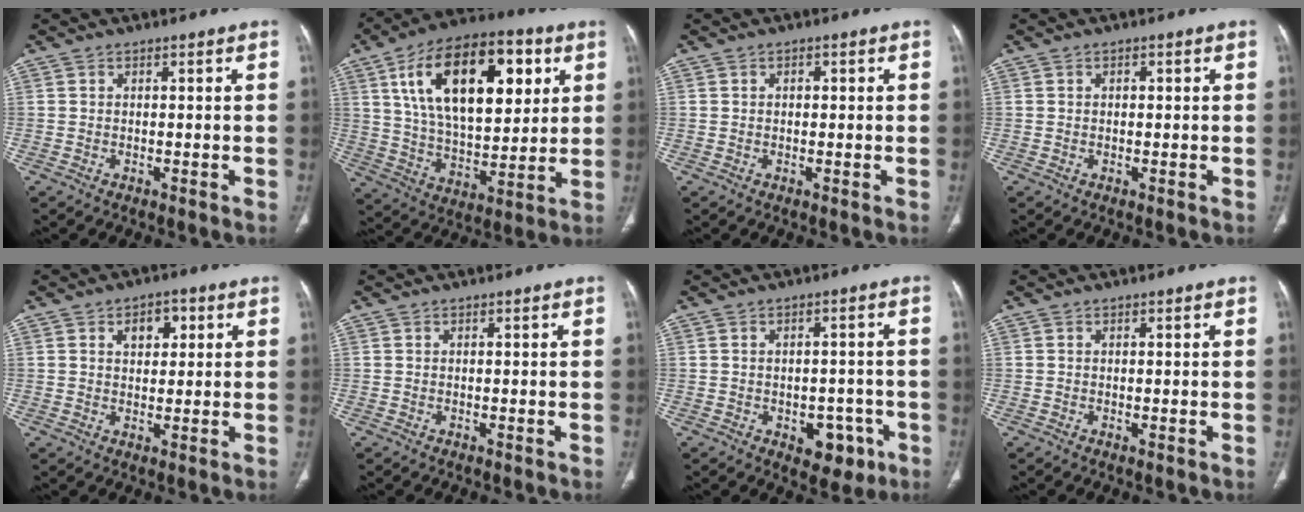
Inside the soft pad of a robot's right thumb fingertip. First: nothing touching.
{"total": 25.5, "force": [8.9, 13.0, 20.0], "torque": [-0.304, -0.014, 0.148]}
{"total": 1.2, "force": [0.3, 0.7, 0.8], "torque": [-0.013, 0.002, 0.005]}
{"total": 0.9, "force": [0.2, 0.6, 0.6], "torque": [-0.010, 0.001, 0.004]}
{"total": 4.9, "force": [1.9, 3.2, 3.3], "torque": [-0.025, -0.002, 0.025]}
{"total": 0.0}
{"total": 5.4, "force": [-2.3, 3.6, 3.2], "torque": [-0.016, 0.014, -0.023]}
{"total": 0.0}